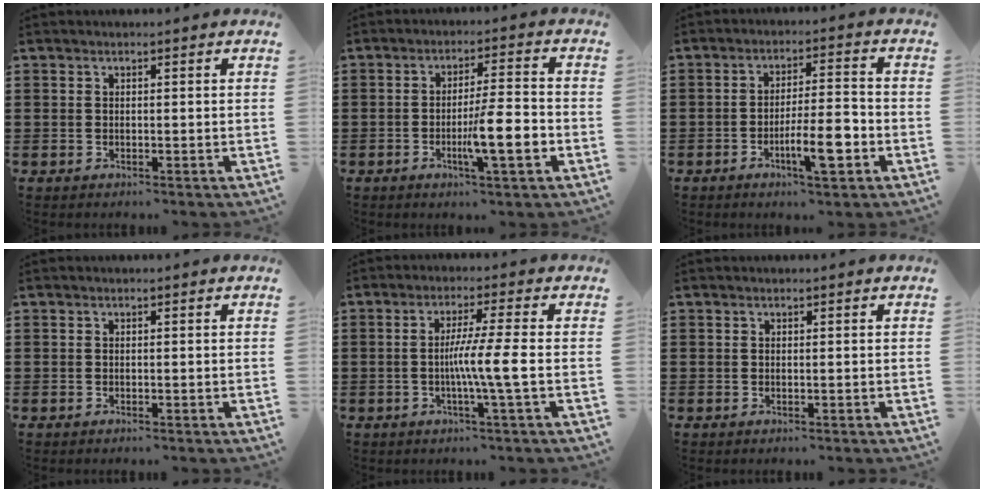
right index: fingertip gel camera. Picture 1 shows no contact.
{"total": 8.3, "force": [-2.5, 1.1, 7.9], "torque": [-0.133, -0.005, -0.043]}
{"total": 8.1, "force": [-3.3, 1.7, 7.2], "torque": [-0.126, -0.002, -0.057]}
{"total": 0.0}
{"total": 6.8, "force": [-1.1, -0.5, 6.6], "torque": [-0.117, -0.008, -0.024]}
{"total": 0.0}